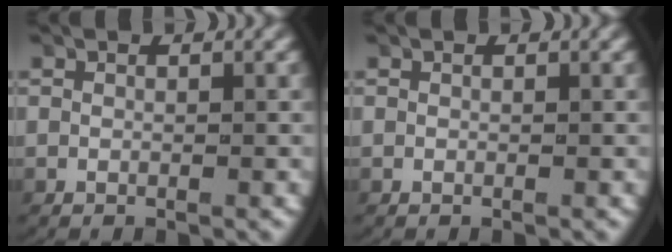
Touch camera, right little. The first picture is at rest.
{"total": 0.0}